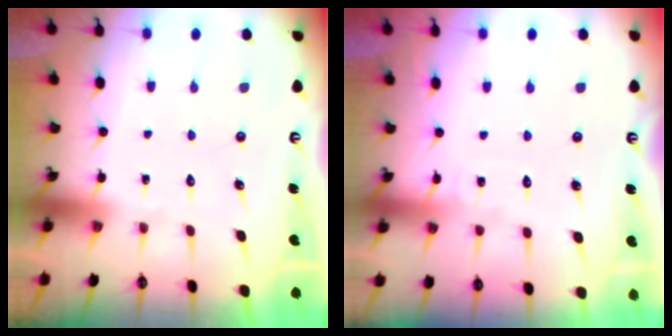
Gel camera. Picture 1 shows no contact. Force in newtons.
{"total": 3.2, "press": 3.2, "slide": 0.4}